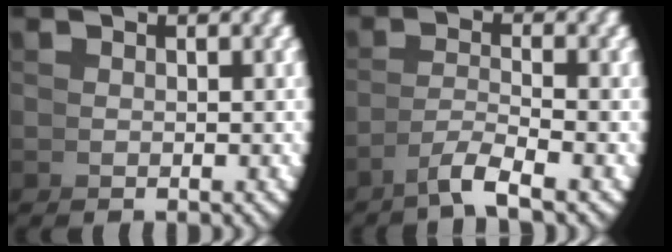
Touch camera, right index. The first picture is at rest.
{"total": 2.7, "force": [-1.6, -0.4, 2.1], "torque": [-0.036, -0.002, -0.025]}